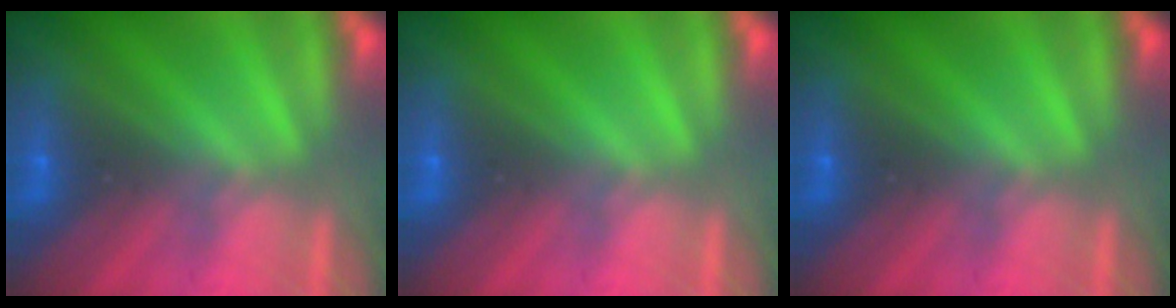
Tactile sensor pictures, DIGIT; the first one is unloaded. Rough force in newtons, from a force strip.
{"total": 0.0}
{"total": 0.0}